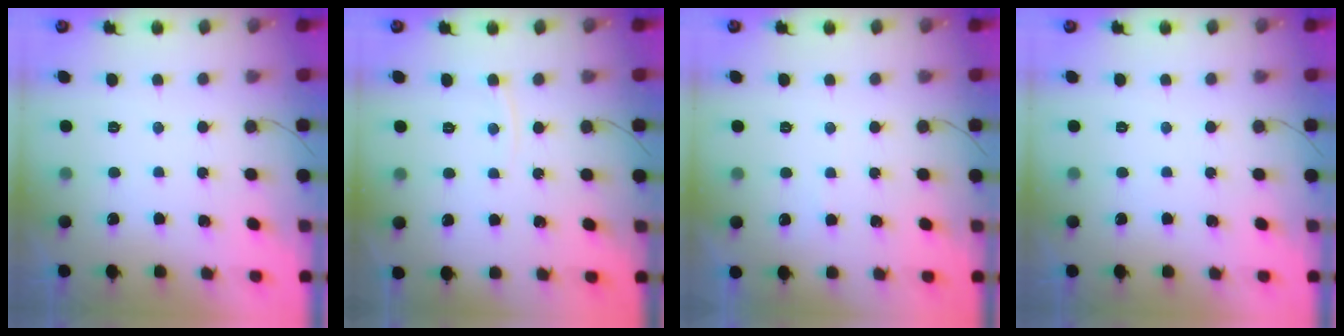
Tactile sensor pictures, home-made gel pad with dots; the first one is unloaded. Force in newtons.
{"total": 3.2, "press": 3.1, "slide": 0.4}
{"total": 3.1, "press": 3.0, "slide": 0.5}
{"total": 0.0}